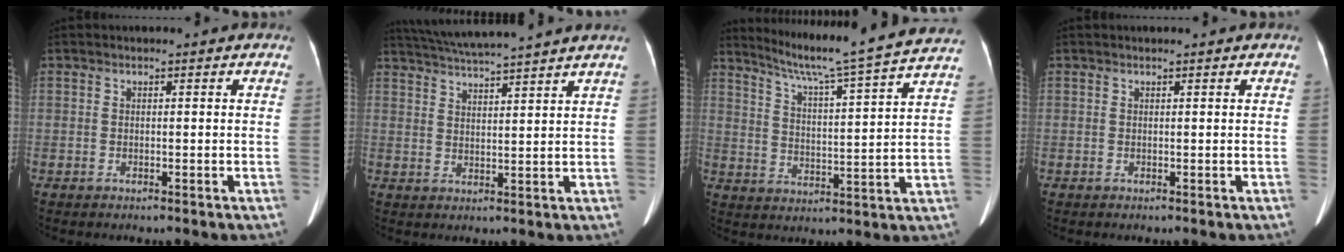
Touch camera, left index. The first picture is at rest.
{"total": 12.8, "force": [11.5, -1.4, 5.4], "torque": [-0.102, 0.012, 0.166]}
{"total": 20.5, "force": [18.2, -2.0, 9.1], "torque": [-0.155, -0.038, 0.243]}
{"total": 0.8, "force": [0.8, 0.0, 0.3], "torque": [-0.006, 0.010, 0.011]}